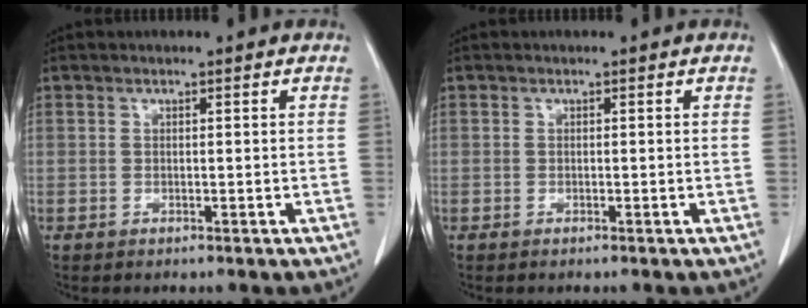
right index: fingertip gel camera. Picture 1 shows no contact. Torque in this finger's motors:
{"motor_torque": [-0.20, 0.02, -0.58, -0.10]}